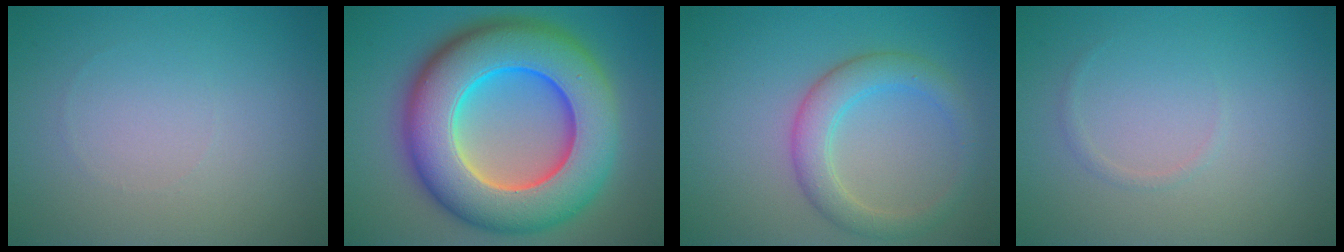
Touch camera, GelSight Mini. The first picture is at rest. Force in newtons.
{"total": 14.5, "press": 14.5, "slide": 0.4}
{"total": 3.7, "press": 3.7, "slide": 0.2}
{"total": 0.6, "press": 0.6, "slide": 0.1}